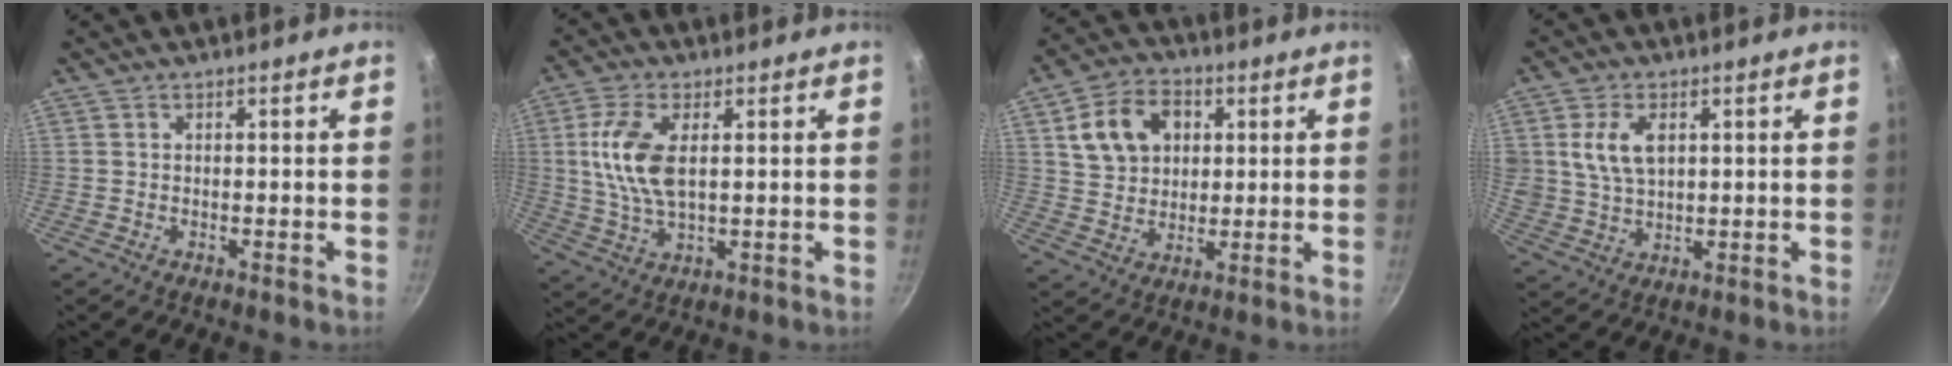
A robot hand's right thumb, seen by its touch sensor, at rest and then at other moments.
{"total": 10.4, "force": [1.9, 5.1, 8.9], "torque": [-0.180, -0.002, 0.041]}
{"total": 12.1, "force": [3.6, 9.2, 7.0], "torque": [-0.102, 0.005, 0.061]}
{"total": 8.3, "force": [2.5, 5.2, 6.0], "torque": [-0.108, -0.011, 0.051]}